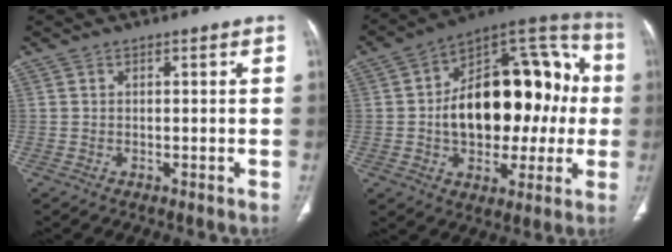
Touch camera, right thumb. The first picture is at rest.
{"total": 27.2, "force": [0.1, 16.0, 22.1], "torque": [-0.292, 0.043, 0.007]}